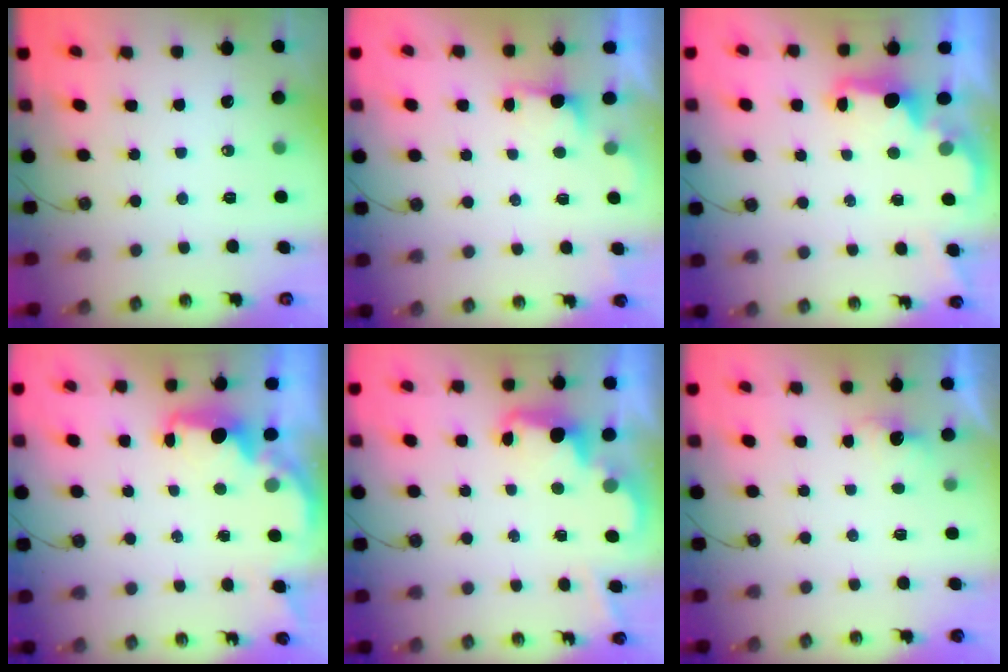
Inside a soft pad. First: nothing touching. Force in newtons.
{"total": 1.0, "press": 0.6, "slide": 0.8}
{"total": 2.3, "press": 2.2, "slide": 0.7}
{"total": 2.8, "press": 2.7, "slide": 0.9}
{"total": 2.3, "press": 2.3, "slide": 0.5}
{"total": 1.9, "press": 1.7, "slide": 0.8}